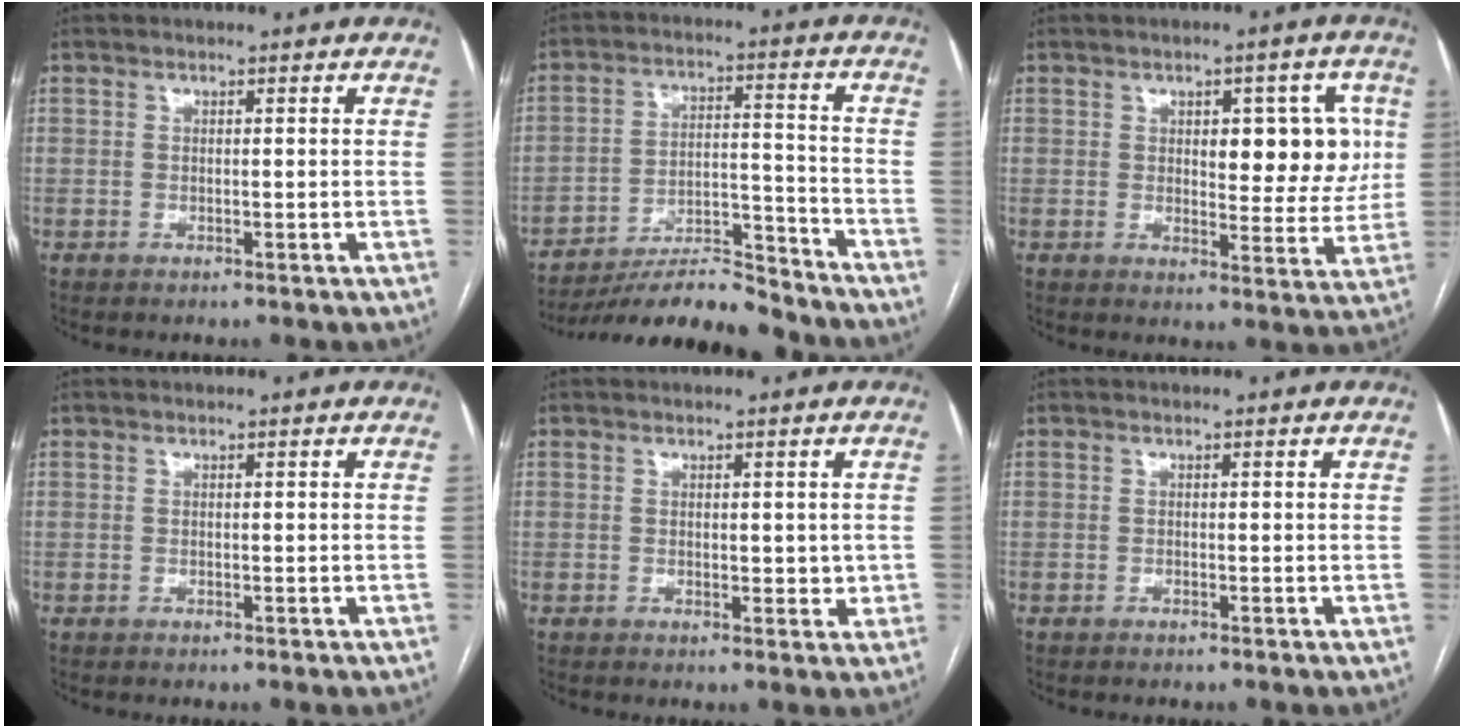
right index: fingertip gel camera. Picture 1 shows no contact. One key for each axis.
{"total": 13.7, "fx": -13.1, "fy": 1.7, "fz": 3.7, "tx": -0.055, "ty": 0.025, "tz": -0.215}
{"total": 9.6, "fx": 2.1, "fy": 4.3, "fz": 8.4, "tx": -0.086, "ty": 0.013, "tz": 0.030}
{"total": 0.0}
{"total": 2.5, "fx": 0.2, "fy": 1.3, "fz": 2.2, "tx": -0.027, "ty": -0.004, "tz": 0.004}
{"total": 0.0}